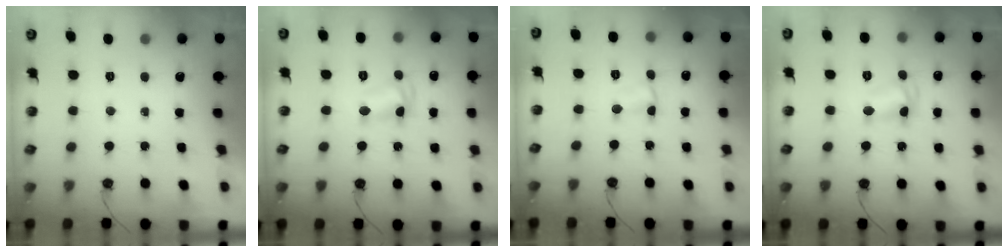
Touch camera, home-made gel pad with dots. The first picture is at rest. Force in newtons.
{"total": 7.9, "press": 7.8, "slide": 0.6}
{"total": 3.0, "press": 1.2, "slide": 2.7}
{"total": 7.4, "press": 7.4, "slide": 0.6}